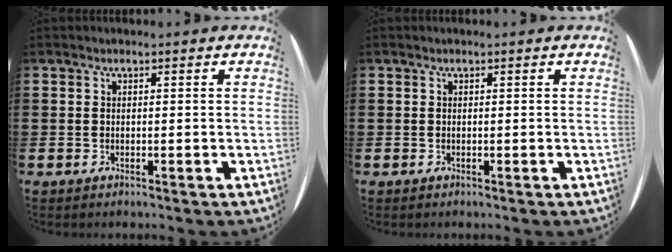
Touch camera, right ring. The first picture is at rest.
{"total": 0.0}